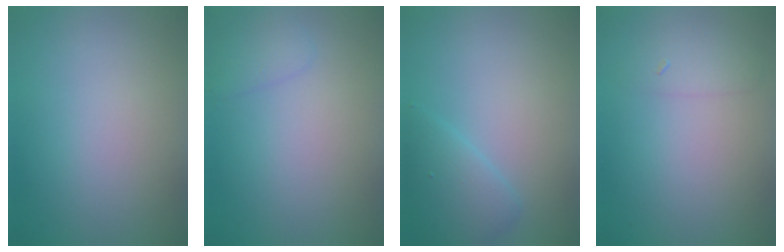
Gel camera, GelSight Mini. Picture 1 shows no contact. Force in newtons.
{"total": 1.3, "press": 1.3, "slide": 0.1}
{"total": 2.7, "press": 2.7, "slide": 0.2}
{"total": 1.6, "press": 1.6, "slide": 0.1}